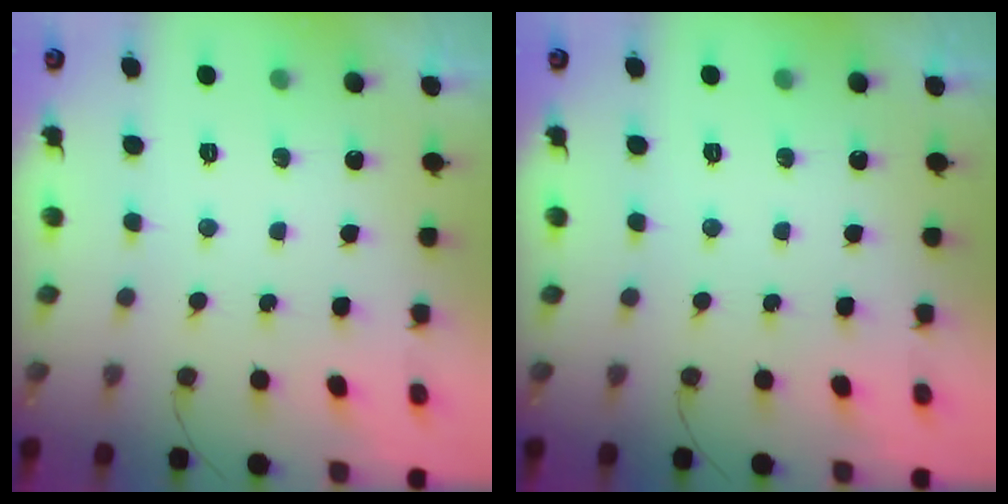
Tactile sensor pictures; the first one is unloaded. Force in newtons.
{"total": 0.0}